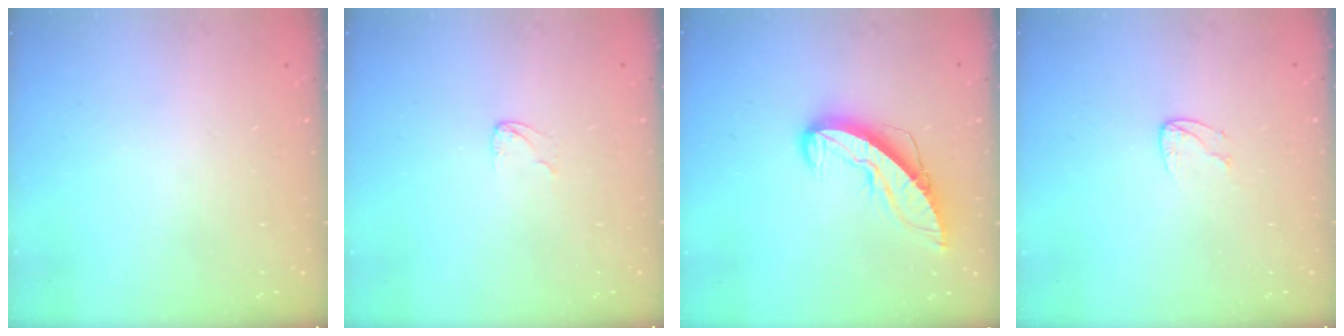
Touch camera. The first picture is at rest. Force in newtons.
{"total": 3.1, "press": 3.1, "slide": 0.2}
{"total": 9.7, "press": 9.7, "slide": 1.0}
{"total": 4.1, "press": 4.1, "slide": 0.4}